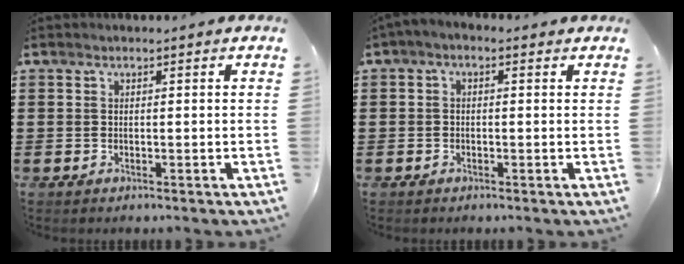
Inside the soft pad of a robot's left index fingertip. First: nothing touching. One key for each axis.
{"total": 1.1, "fx": -0.7, "fy": 0.4, "fz": 0.7, "tx": -0.013, "ty": 0.000, "tz": -0.015}